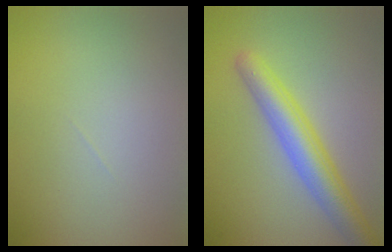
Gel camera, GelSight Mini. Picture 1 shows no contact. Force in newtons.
{"total": 4.9, "press": 4.9, "slide": 0.2}